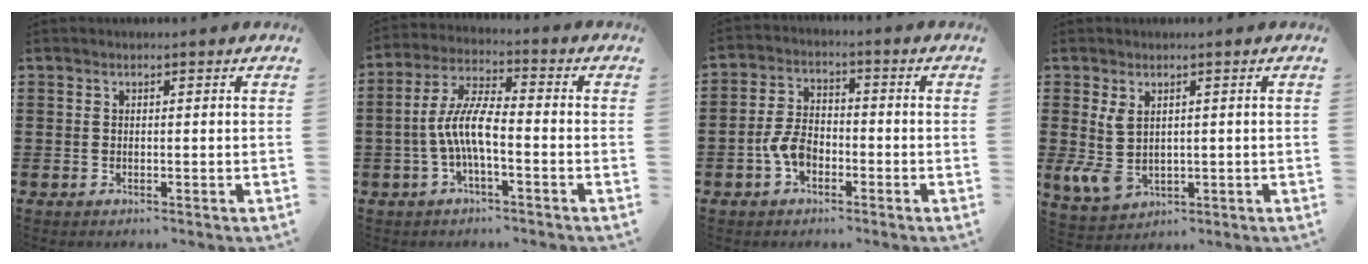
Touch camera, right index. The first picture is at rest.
{"total": 7.6, "force": [-2.2, 2.0, 7.0], "torque": [-0.162, -0.008, -0.048]}
{"total": 5.4, "force": [-2.3, 3.1, 3.8], "torque": [-0.102, -0.005, -0.049]}
{"total": 4.9, "force": [0.6, 3.2, 3.7], "torque": [-0.111, -0.009, 0.004]}